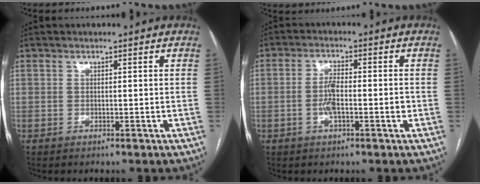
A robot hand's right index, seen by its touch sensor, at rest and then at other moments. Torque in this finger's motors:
{"motor_torque": [0.77, -0.15, 0.44, 0.09]}